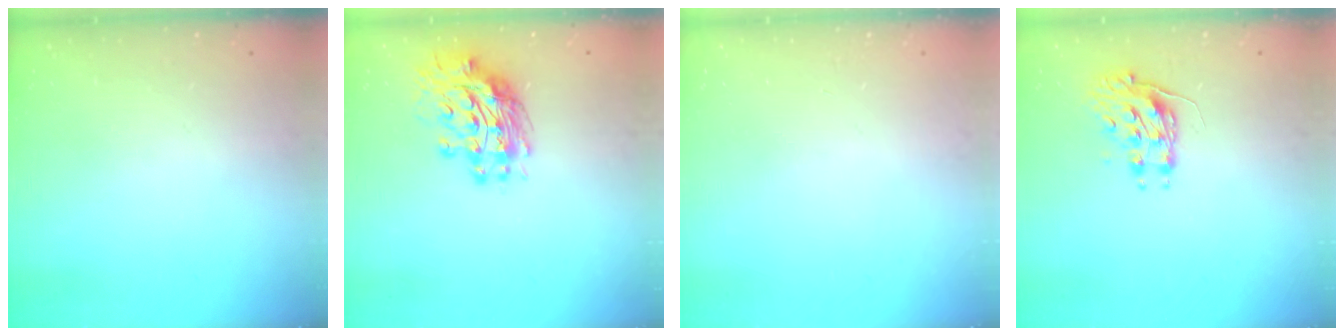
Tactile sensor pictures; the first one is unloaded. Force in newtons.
{"total": 12.3, "press": 12.2, "slide": 1.6}
{"total": 0.0}
{"total": 8.2, "press": 8.2, "slide": 0.3}